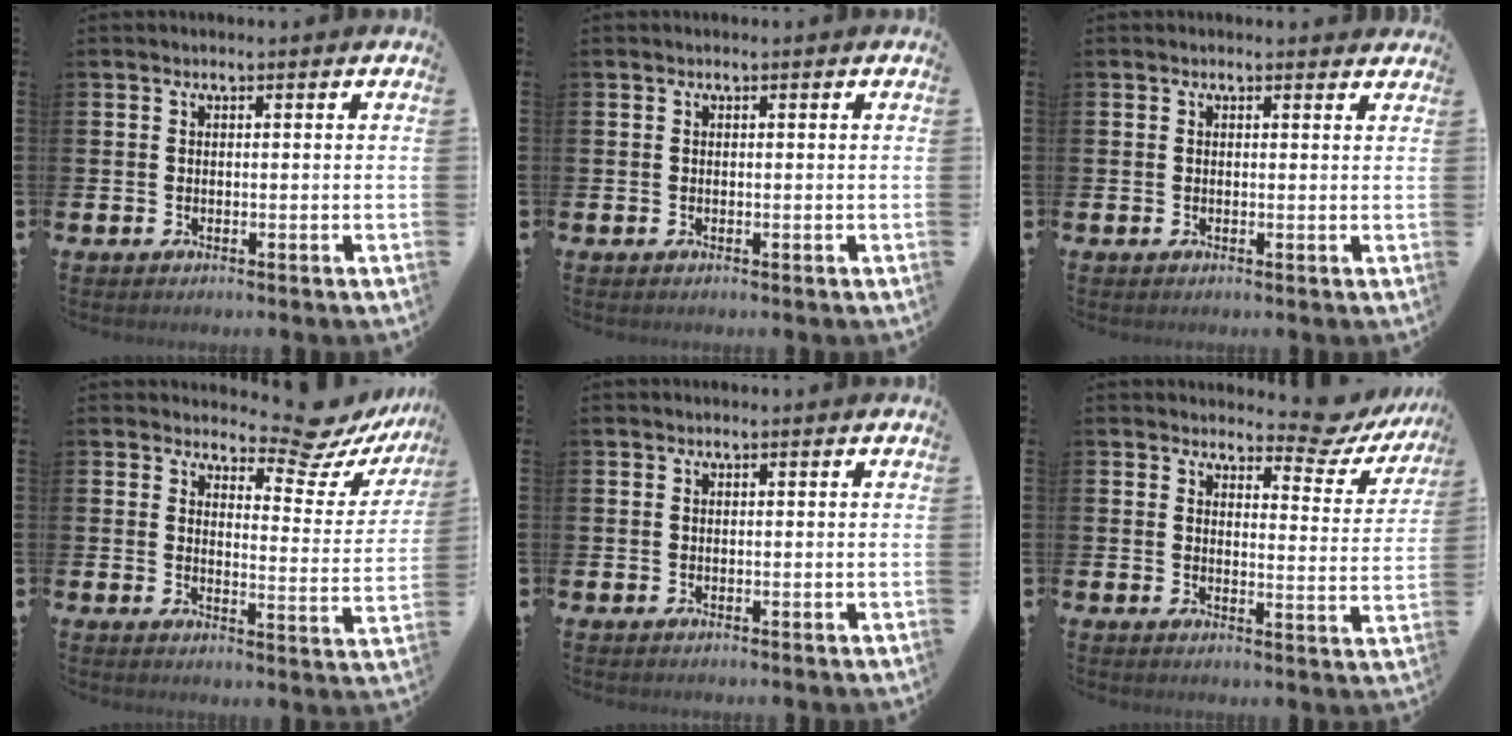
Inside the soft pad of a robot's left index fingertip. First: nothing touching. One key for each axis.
{"total": 0.0}
{"total": 0.5, "fx": 0.4, "fy": 0.2, "fz": 0.1, "tx": 0.005, "ty": -0.002, "tz": 0.006}
{"total": 8.0, "fx": 7.1, "fy": 2.3, "fz": 2.9, "tx": -0.043, "ty": -0.055, "tz": 0.118}
{"total": 0.0}
{"total": 5.1, "fx": 4.7, "fy": 1.6, "fz": 1.4, "tx": -0.018, "ty": -0.031, "tz": 0.077}